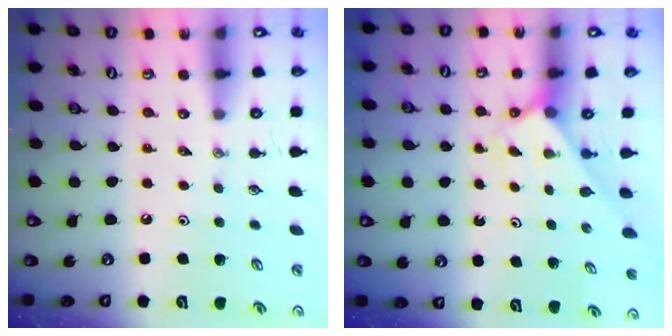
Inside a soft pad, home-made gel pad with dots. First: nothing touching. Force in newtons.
{"total": 2.3, "press": 2.3, "slide": 0.2}